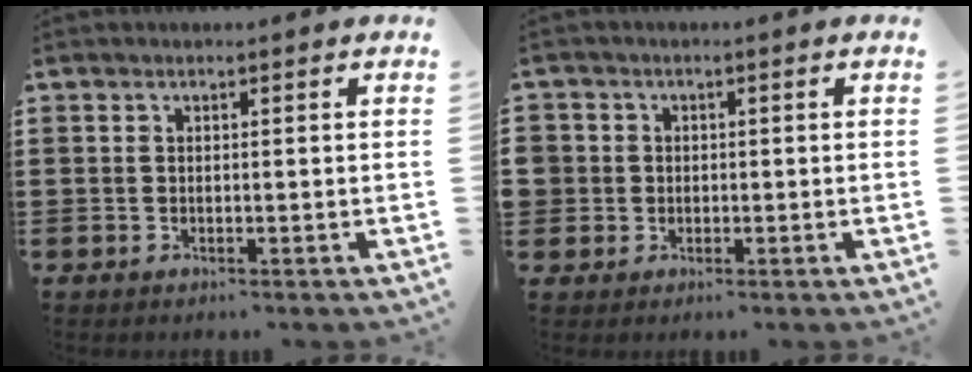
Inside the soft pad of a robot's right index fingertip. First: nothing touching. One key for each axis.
{"total": 2.2, "fx": -0.2, "fy": 2.2, "fz": 0.2, "tx": -0.014, "ty": 0.010, "tz": -0.007}